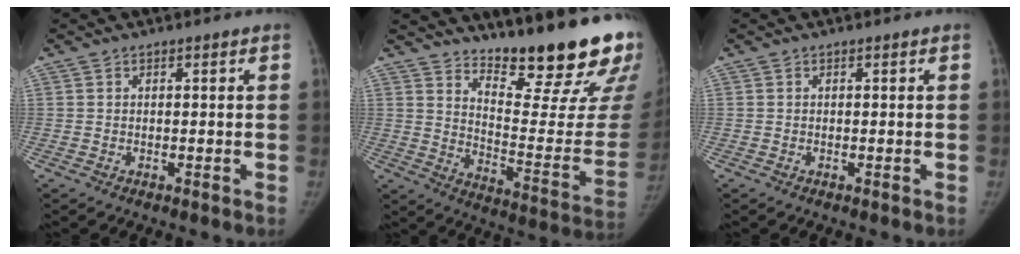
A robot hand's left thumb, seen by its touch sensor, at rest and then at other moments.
{"total": 25.6, "force": [19.0, 5.6, 16.1], "torque": [-0.193, -0.151, 0.265]}
{"total": 0.0}